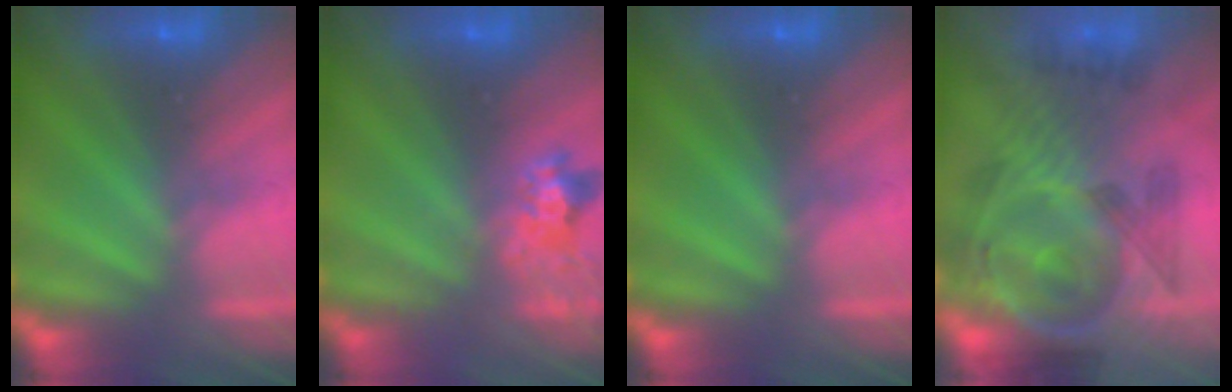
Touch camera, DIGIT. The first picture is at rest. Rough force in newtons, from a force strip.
{"total": 2.4}
{"total": 0.0}
{"total": 6.7}